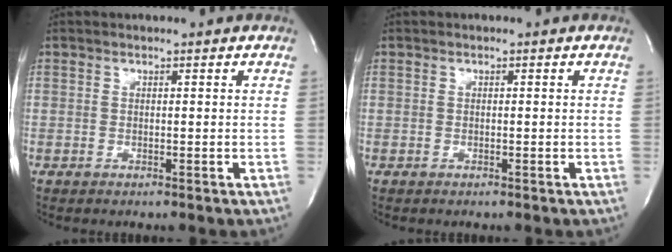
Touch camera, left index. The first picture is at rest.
{"total": 0.0}